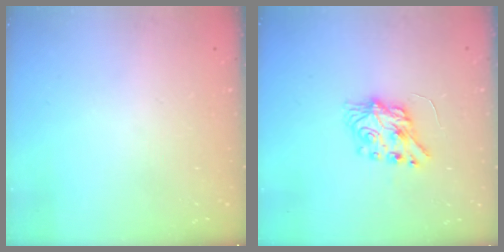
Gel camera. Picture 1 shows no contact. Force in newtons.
{"total": 7.4, "press": 7.4, "slide": 0.2}